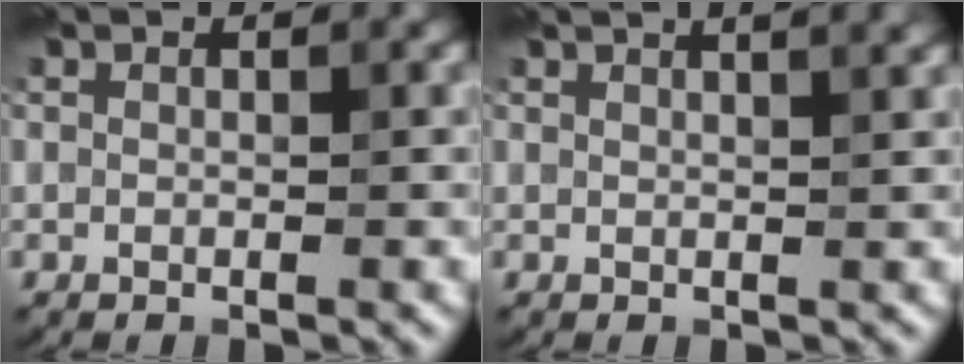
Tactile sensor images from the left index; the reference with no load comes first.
{"total": 6.1, "force": [3.9, 2.7, 3.9], "torque": [-0.021, 0.048, 0.019]}